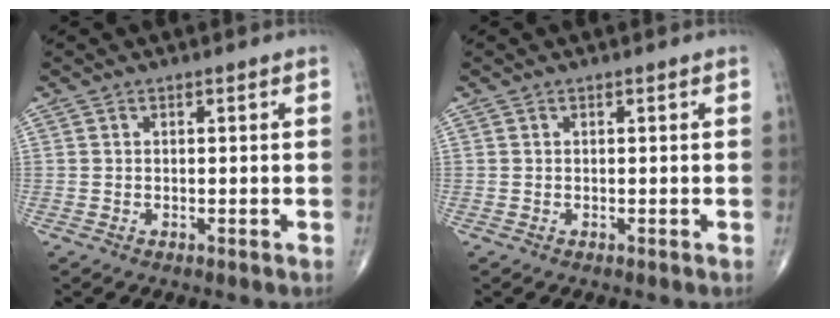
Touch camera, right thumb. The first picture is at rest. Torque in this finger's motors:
{"motor_torque": [0.00, 0.00, 0.00, 0.00, 0.00]}